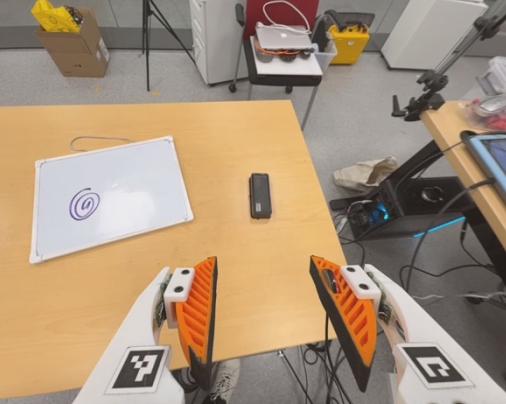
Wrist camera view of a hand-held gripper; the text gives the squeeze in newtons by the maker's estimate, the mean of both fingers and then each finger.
{"total": 0.0}